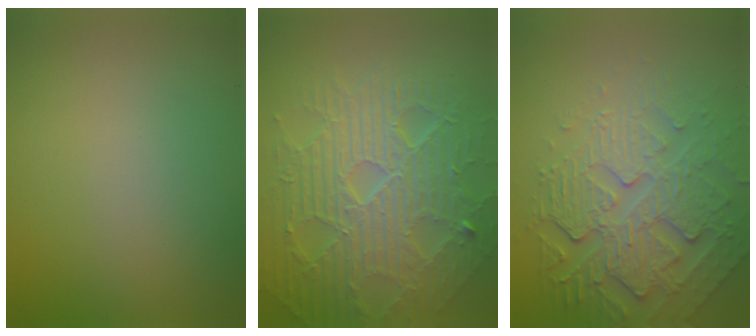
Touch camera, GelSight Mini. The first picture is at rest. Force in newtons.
{"total": 10.3, "press": 6.7, "slide": 7.8}
{"total": 6.9, "press": 5.1, "slide": 4.7}